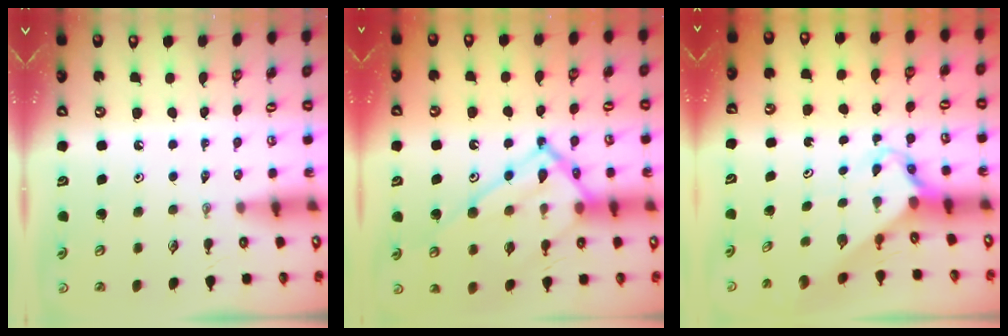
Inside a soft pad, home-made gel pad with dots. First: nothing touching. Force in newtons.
{"total": 18.9, "press": 18.8, "slide": 1.7}
{"total": 2.7, "press": 2.7, "slide": 0.2}